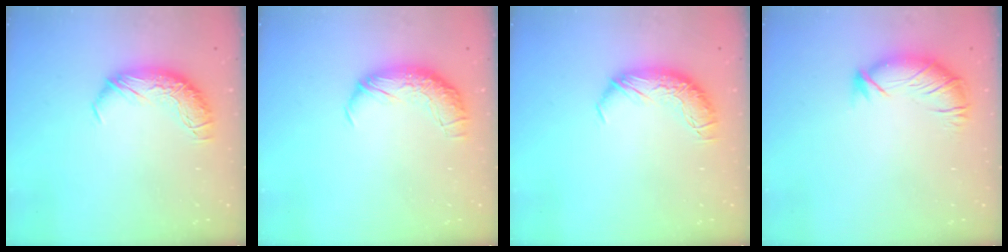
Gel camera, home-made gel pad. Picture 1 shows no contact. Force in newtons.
{"total": 2.4, "press": 1.0, "slide": 2.2}
{"total": 0.0}
{"total": 2.8, "press": 2.0, "slide": 1.9}